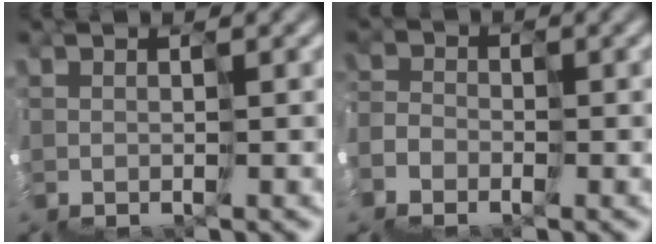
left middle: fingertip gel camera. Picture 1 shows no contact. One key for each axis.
{"total": 5.5, "fx": -4.8, "fy": 2.3, "fz": -1.4, "tx": 0.033, "ty": -0.008, "tz": -0.068}